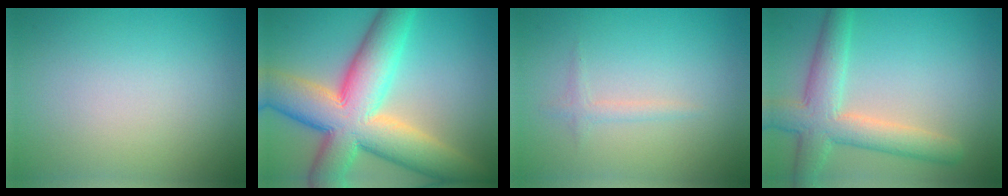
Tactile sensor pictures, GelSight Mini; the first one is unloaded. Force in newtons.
{"total": 13.2, "press": 13.2, "slide": 0.9}
{"total": 1.0, "press": 1.0, "slide": 0.0}
{"total": 5.8, "press": 5.8, "slide": 0.3}